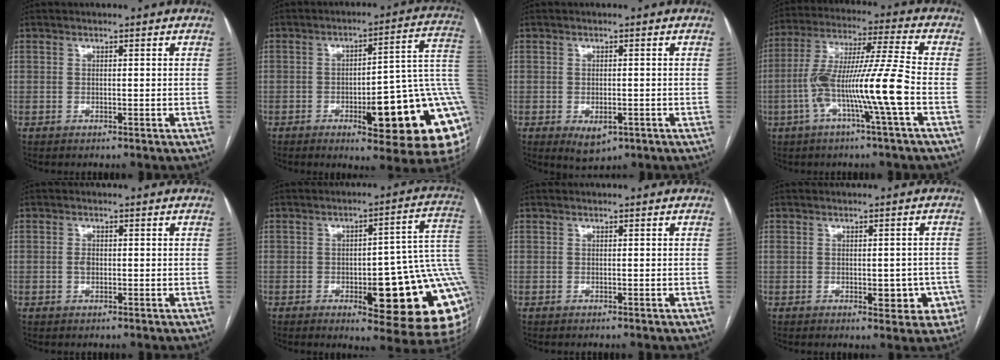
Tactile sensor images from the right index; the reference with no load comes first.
{"total": 21.5, "force": [-5.6, 4.2, 20.3], "torque": [-0.154, 0.021, -0.064]}
{"total": 3.9, "force": [-1.6, 2.1, 2.9], "torque": [-0.046, -0.005, -0.013]}
{"total": 13.7, "force": [-4.1, -1.2, 13.0], "torque": [-0.252, 0.008, -0.080]}
{"total": 1.3, "force": [-0.1, 0.9, 1.0], "torque": [-0.019, 0.002, -0.001]}
{"total": 21.6, "force": [-4.0, 5.6, 20.5], "torque": [-0.153, 0.023, -0.038]}
{"total": 0.0}
{"total": 5.7, "force": [-1.5, 3.1, 4.6], "torque": [-0.047, 0.018, -0.007]}